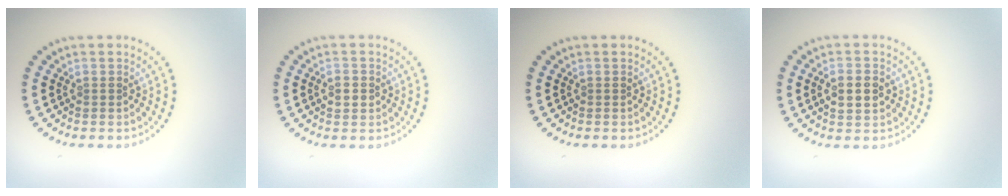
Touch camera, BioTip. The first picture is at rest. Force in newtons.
{"total": 1.3, "press": 1.2, "slide": 0.2}
{"total": 0.0}
{"total": 2.6, "press": 2.6, "slide": 0.1}